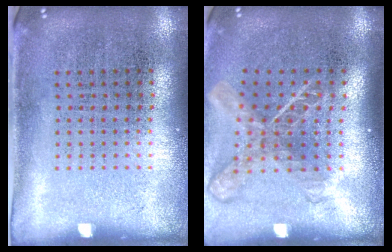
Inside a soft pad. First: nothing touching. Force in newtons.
{"total": 2.0, "press": 1.4, "slide": 1.3}